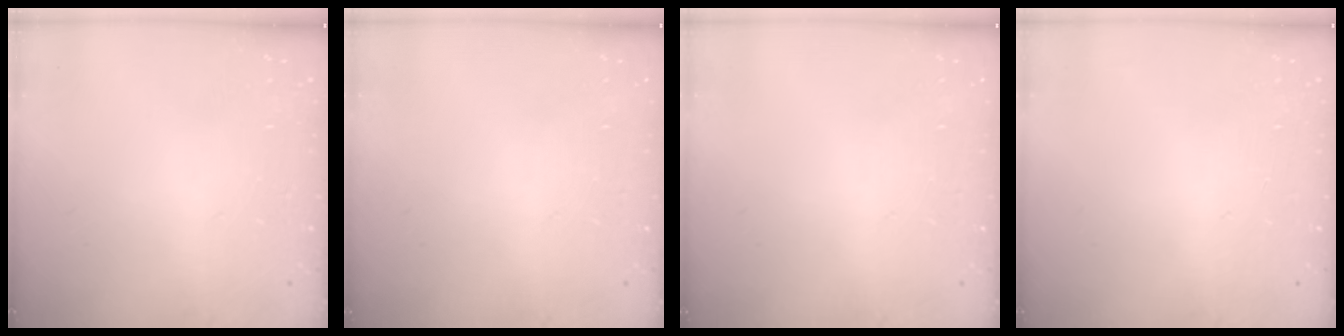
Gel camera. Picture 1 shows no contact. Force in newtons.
{"total": 0.0}
{"total": 0.0}
{"total": 0.0}